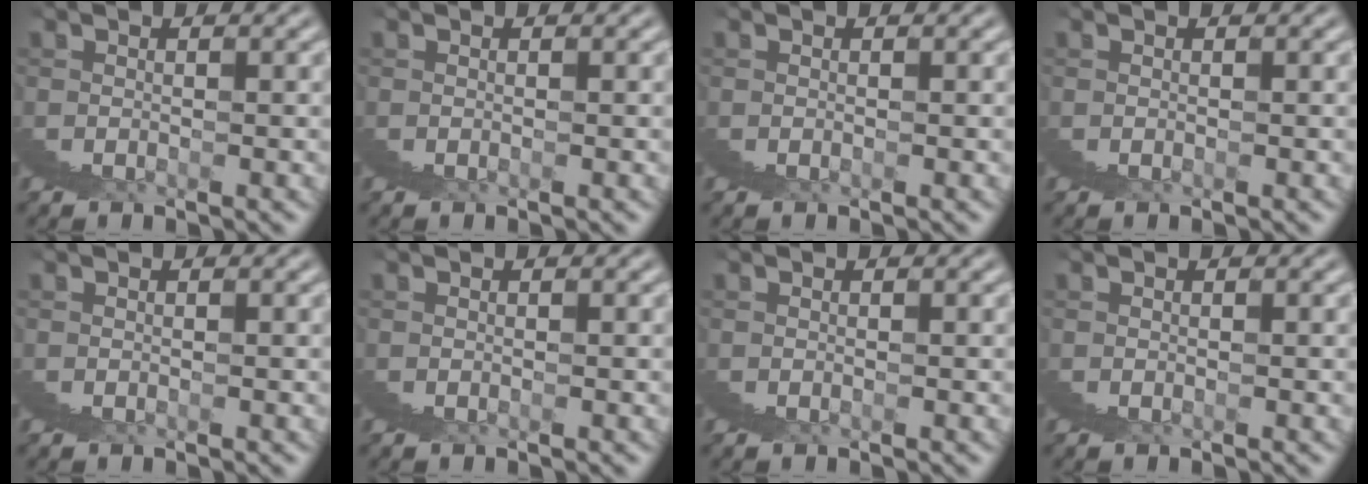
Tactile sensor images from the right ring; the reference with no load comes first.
{"total": 0.0}
{"total": 0.0}
{"total": 0.0}
{"total": 0.0}
{"total": 0.0}
{"total": 0.0}
{"total": 0.0}